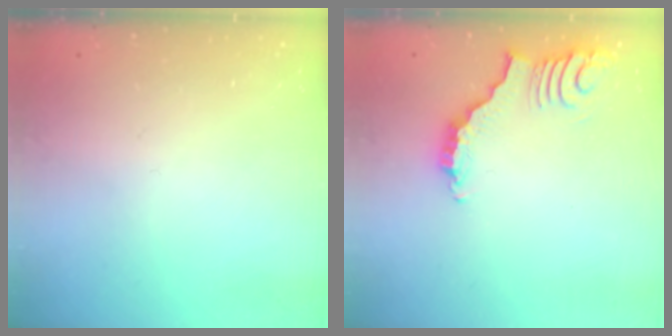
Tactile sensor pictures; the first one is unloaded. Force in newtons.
{"total": 3.7, "press": 3.6, "slide": 0.7}